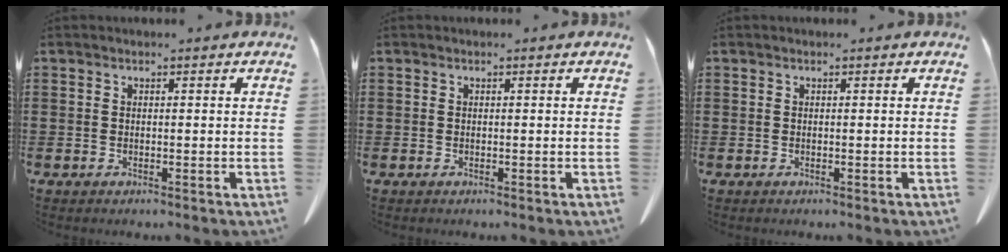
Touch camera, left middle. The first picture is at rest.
{"total": 0.0}
{"total": 0.0}